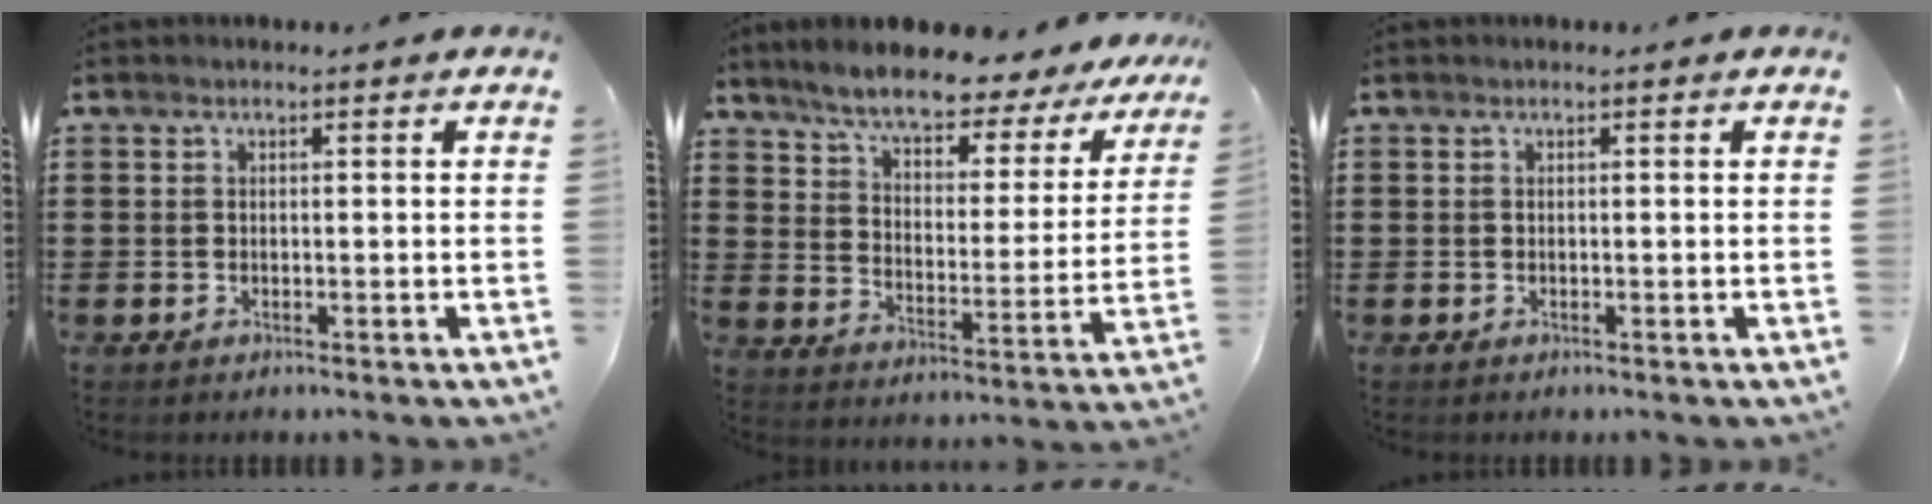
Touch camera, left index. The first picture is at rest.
{"total": 7.1, "force": [6.4, 0.8, 3.1], "torque": [-0.081, -0.041, 0.102]}
{"total": 0.0}